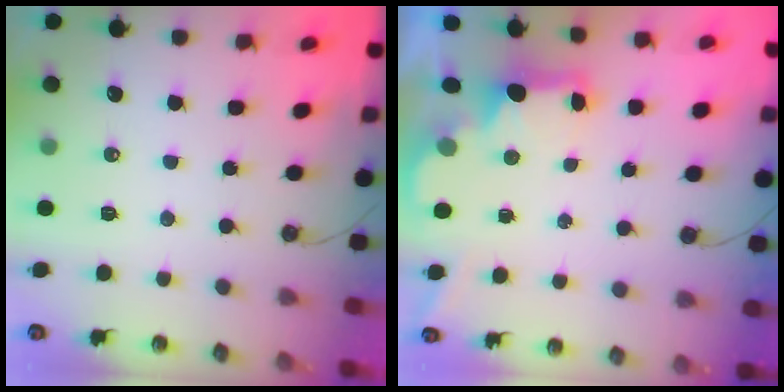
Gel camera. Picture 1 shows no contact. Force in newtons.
{"total": 2.3, "press": 2.1, "slide": 0.8}